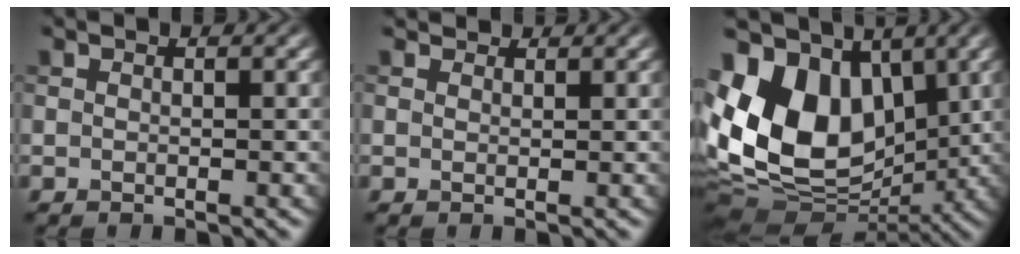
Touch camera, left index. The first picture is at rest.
{"total": 1.3, "force": [1.1, 0.6, 0.3], "torque": [-0.013, -0.002, 0.011]}
{"total": 13.2, "force": [1.4, 9.1, 9.4], "torque": [-0.202, 0.002, 0.012]}